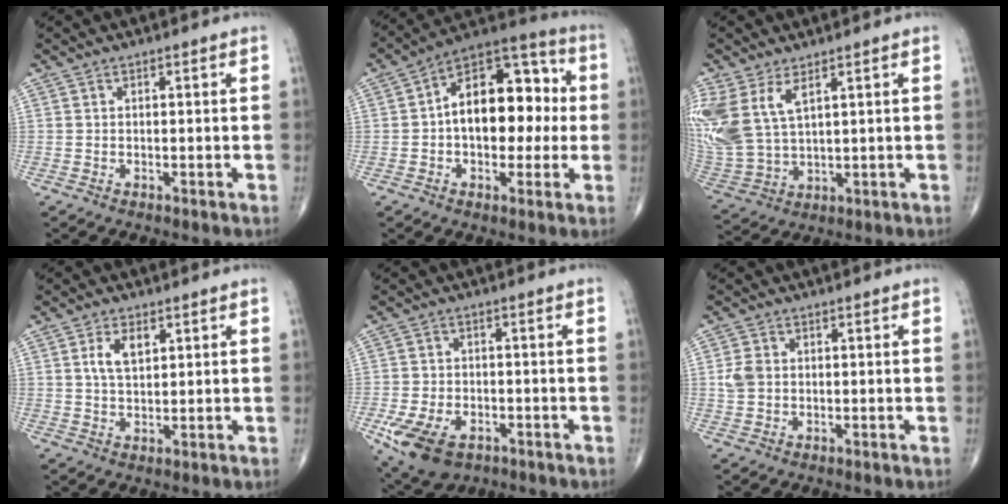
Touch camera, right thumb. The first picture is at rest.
{"total": 17.9, "force": [0.5, 10.8, 14.3], "torque": [-0.176, 0.042, -0.001]}
{"total": 13.8, "force": [5.7, 7.4, 10.1], "torque": [-0.246, -0.017, 0.130]}
{"total": 5.0, "force": [1.8, 2.7, 3.8], "torque": [-0.064, -0.004, 0.036]}
{"total": 11.2, "force": [-5.1, 6.8, 7.2], "torque": [-0.137, 0.010, -0.081]}
{"total": 3.3, "force": [0.2, 2.7, 2.0], "torque": [-0.038, 0.006, 0.005]}